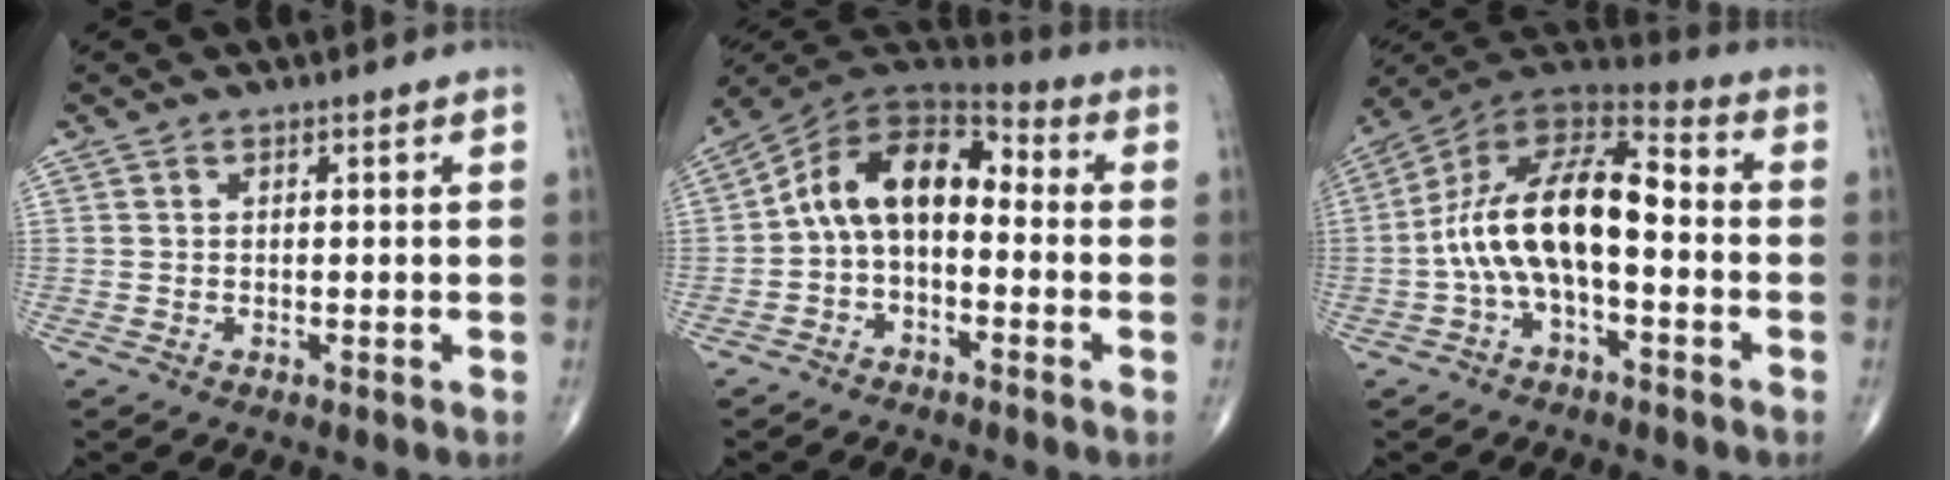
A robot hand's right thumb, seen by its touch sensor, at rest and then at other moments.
{"total": 12.2, "force": [-0.9, 7.6, 9.5], "torque": [-0.141, 0.058, -0.032]}
{"total": 16.3, "force": [-2.2, 7.7, 14.2], "torque": [-0.252, 0.057, -0.049]}